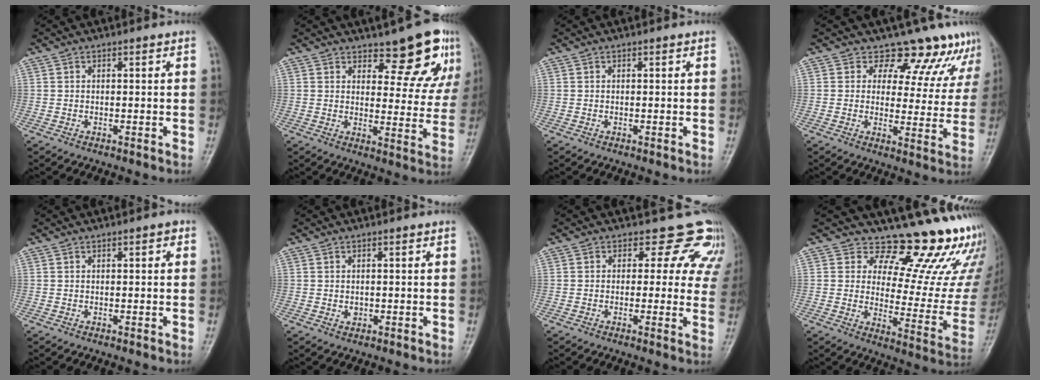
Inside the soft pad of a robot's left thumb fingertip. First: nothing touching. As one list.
[{"total": 11.0, "force": [8.4, 4.1, 5.9], "torque": [-0.033, -0.062, 0.104]}, {"total": 0.0}, {"total": 11.6, "force": [10.1, 5.4, 1.8], "torque": [0.027, -0.063, 0.102]}, {"total": 1.0, "force": [0.5, 0.4, 0.9], "torque": [-0.010, 0.002, 0.005]}, {"total": 1.0, "force": [0.1, 0.8, 0.7], "torque": [-0.008, -0.001, 0.005]}, {"total": 8.9, "force": [7.1, 5.2, 1.7], "torque": [0.039, -0.028, 0.052]}, {"total": 20.6, "force": [16.8, 7.4, 9.2], "torque": [-0.059, -0.136, 0.199]}]